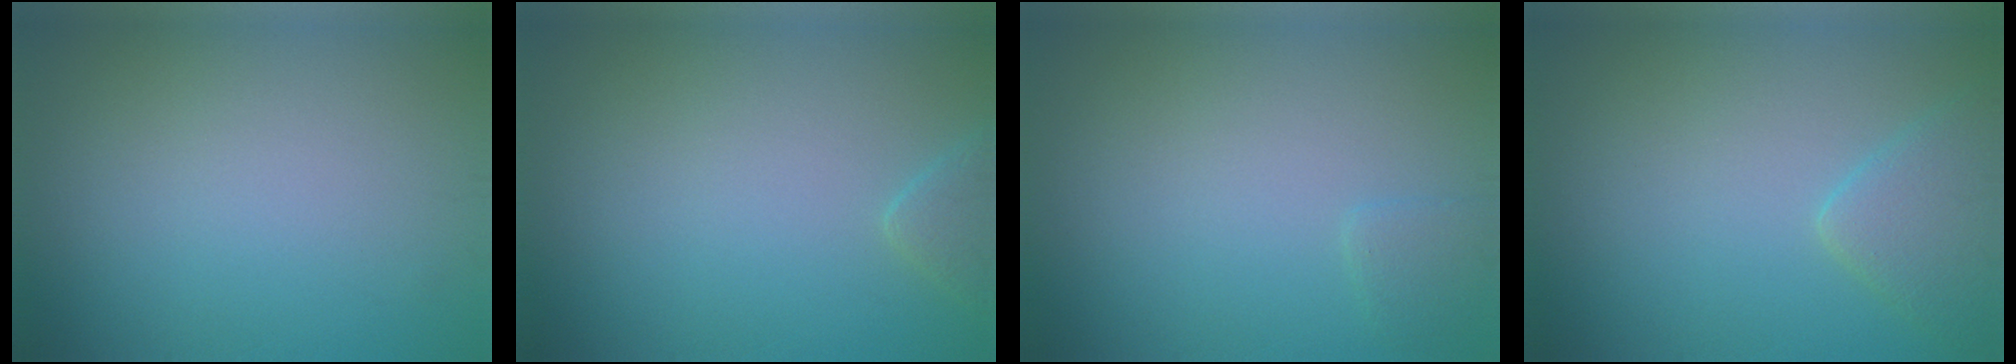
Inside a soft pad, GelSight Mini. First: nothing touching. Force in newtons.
{"total": 1.6, "press": 1.6, "slide": 0.1}
{"total": 1.0, "press": 1.0, "slide": 0.1}
{"total": 3.3, "press": 3.3, "slide": 0.3}